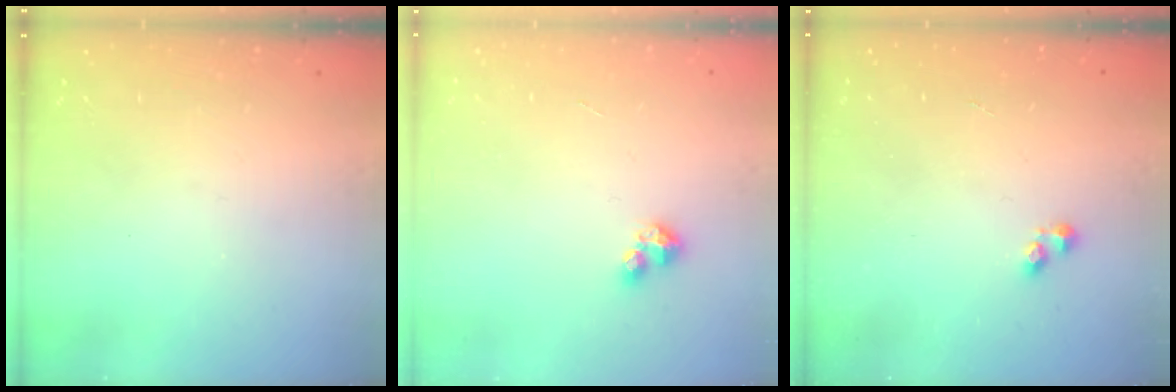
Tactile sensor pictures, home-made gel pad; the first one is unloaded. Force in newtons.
{"total": 2.8, "press": 2.8, "slide": 0.2}
{"total": 2.3, "press": 2.2, "slide": 0.3}